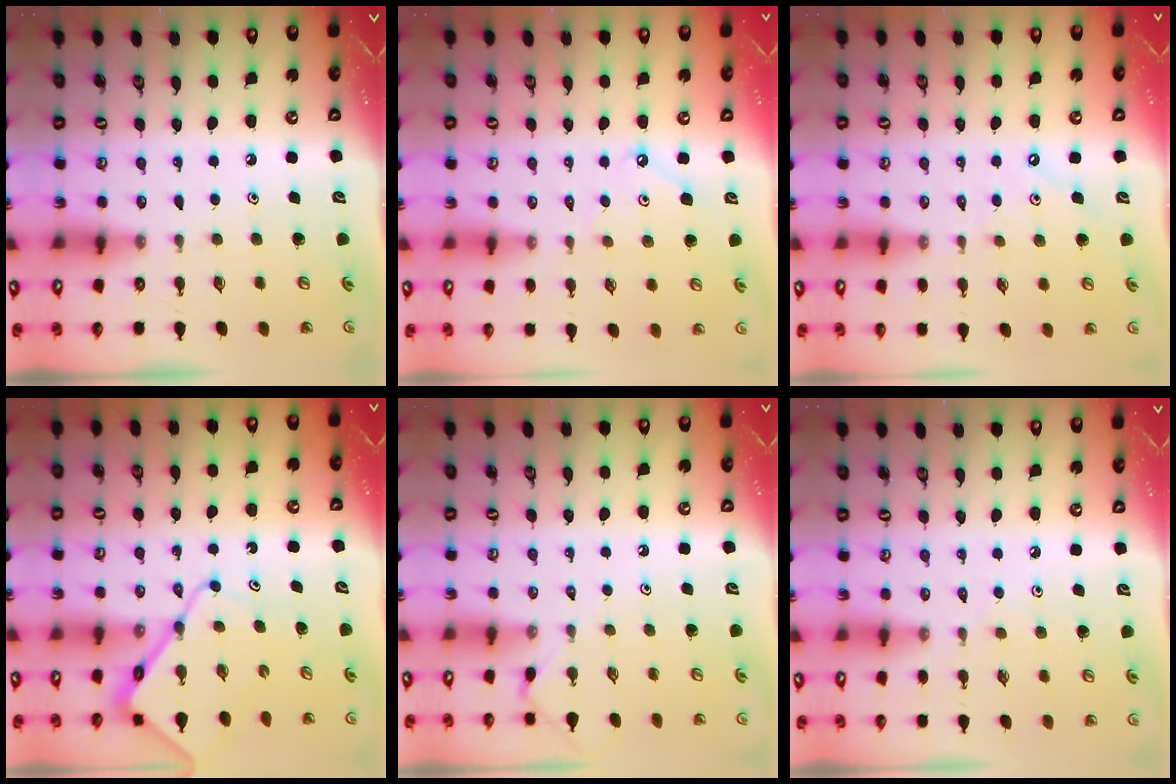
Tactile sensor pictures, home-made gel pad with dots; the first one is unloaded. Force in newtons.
{"total": 3.8, "press": 3.7, "slide": 0.6}
{"total": 3.3, "press": 3.2, "slide": 0.3}
{"total": 12.1, "press": 12.1, "slide": 1.1}
{"total": 3.1, "press": 3.1, "slide": 0.5}
{"total": 4.4, "press": 4.3, "slide": 0.7}